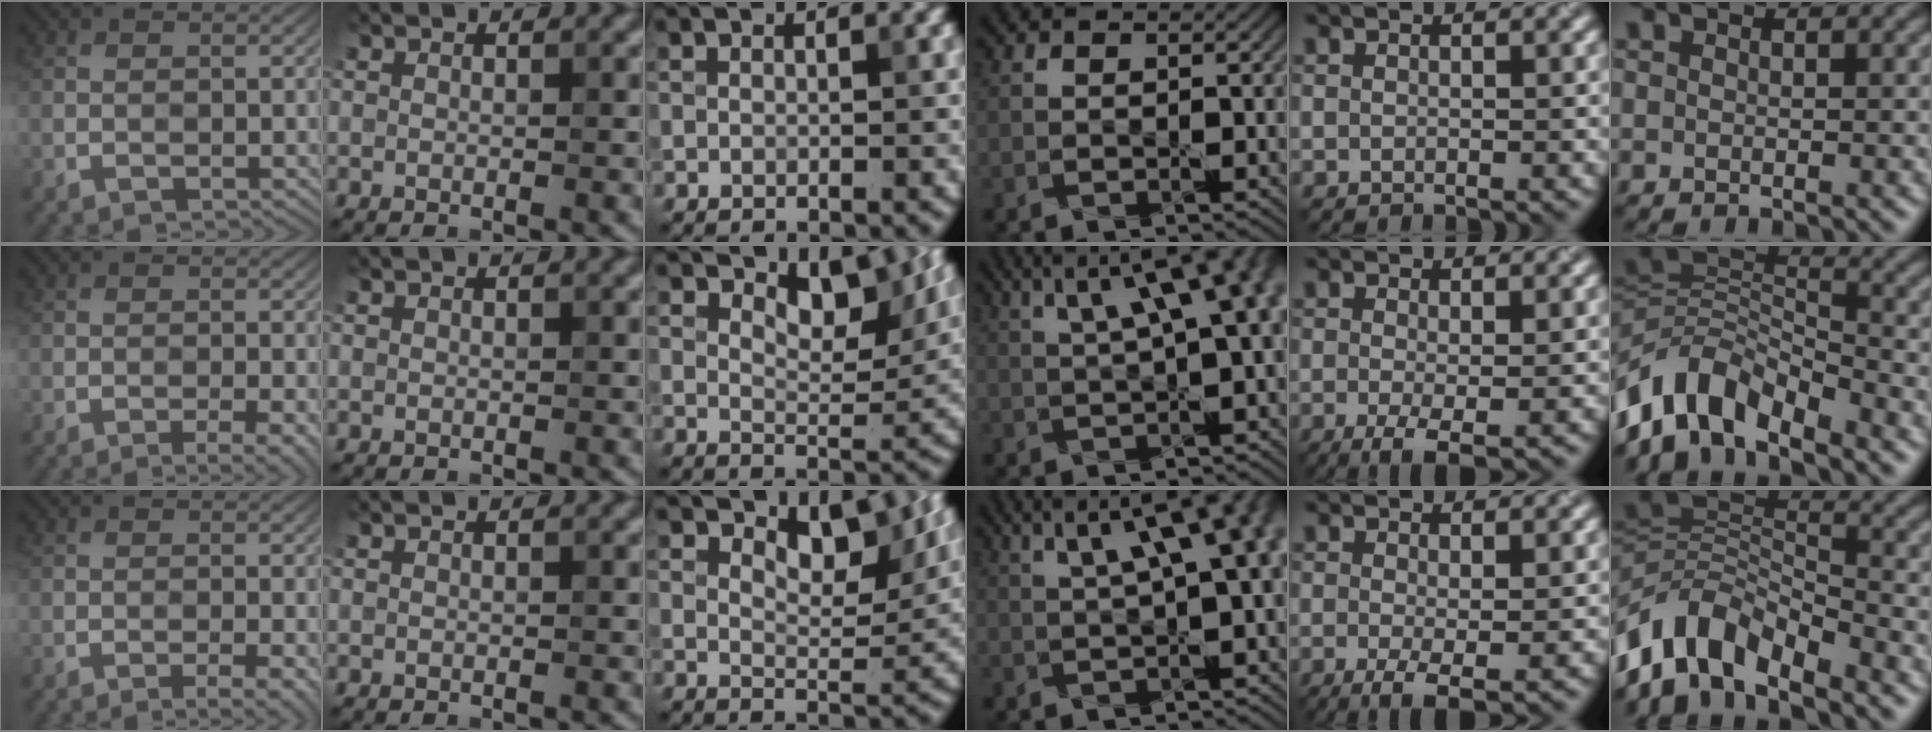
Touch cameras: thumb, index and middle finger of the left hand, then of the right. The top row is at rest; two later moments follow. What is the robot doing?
{"motion": "pour", "object": "sugar"}